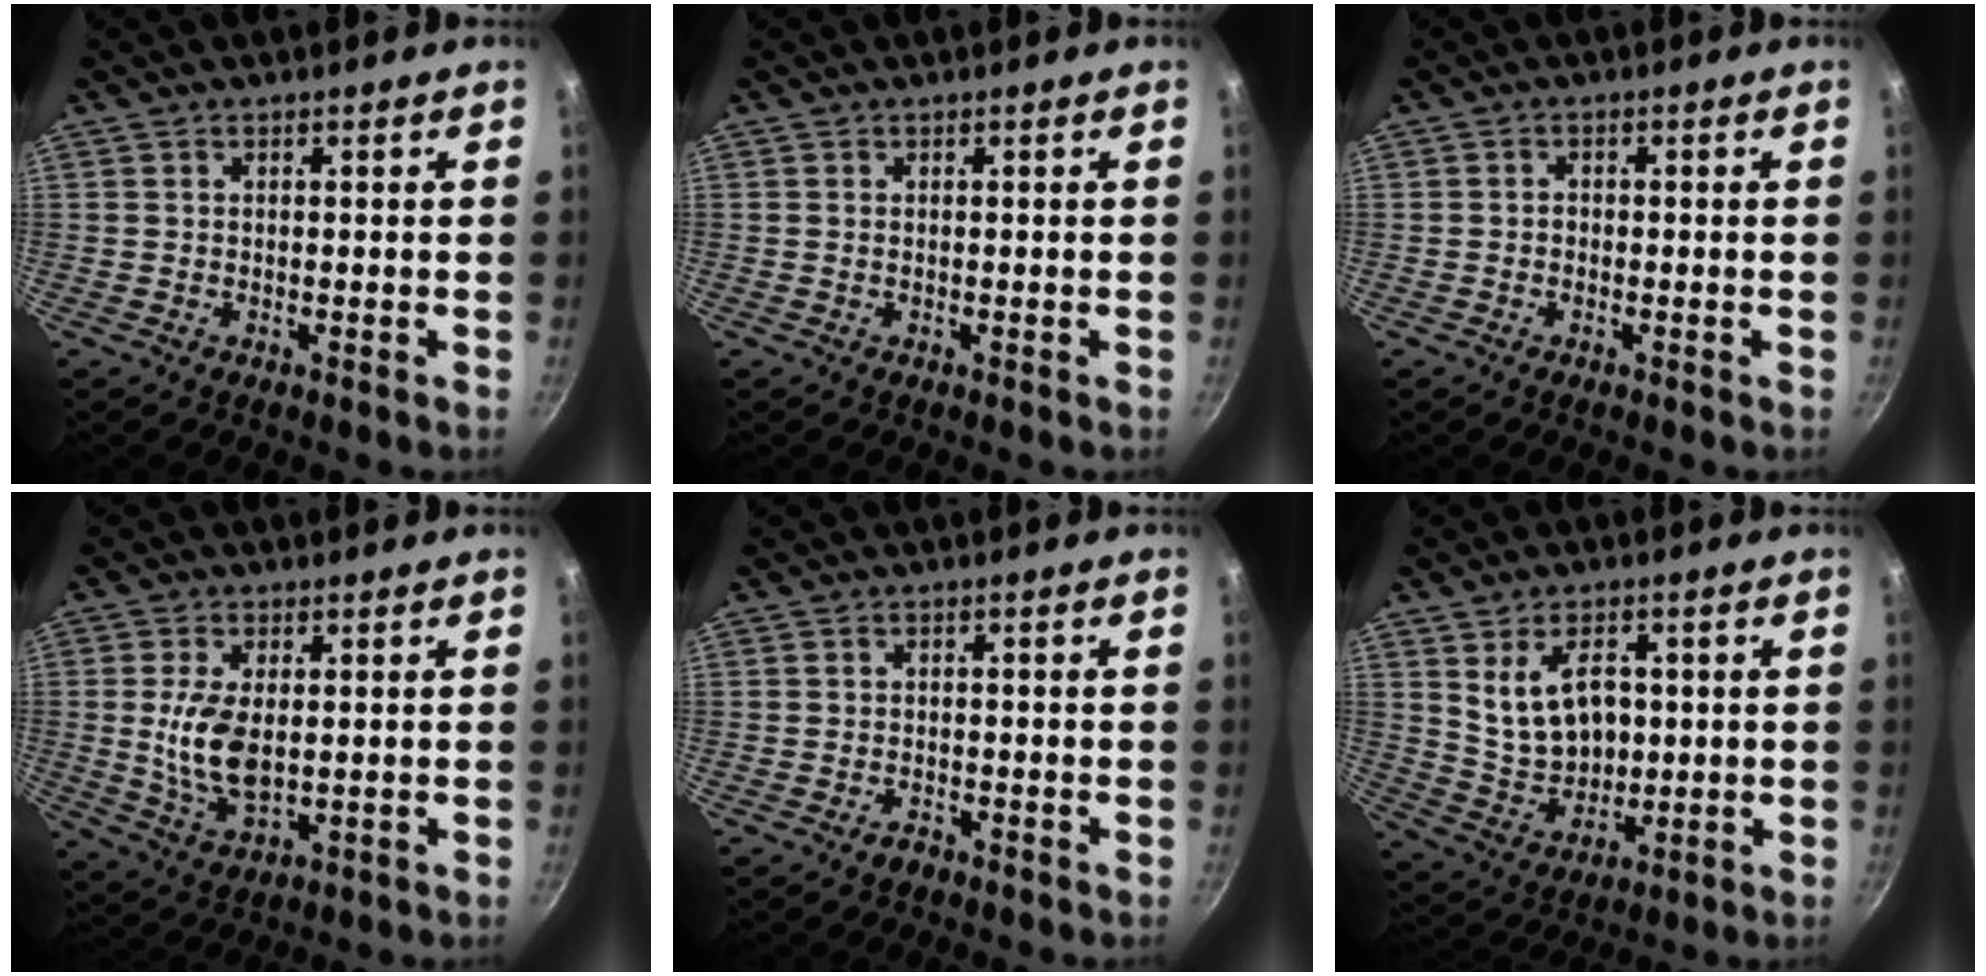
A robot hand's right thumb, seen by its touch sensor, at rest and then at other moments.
{"total": 0.0}
{"total": 1.0, "force": [-0.3, 0.9, 0.5], "torque": [-0.008, 0.005, -0.008]}
{"total": 9.5, "force": [0.6, 5.0, 8.1], "torque": [-0.160, -0.011, 0.017]}
{"total": 1.4, "force": [-1.1, 0.7, 0.5], "torque": [-0.006, 0.014, -0.017]}
{"total": 11.3, "force": [2.3, 7.7, 8.0], "torque": [-0.111, -0.019, 0.060]}